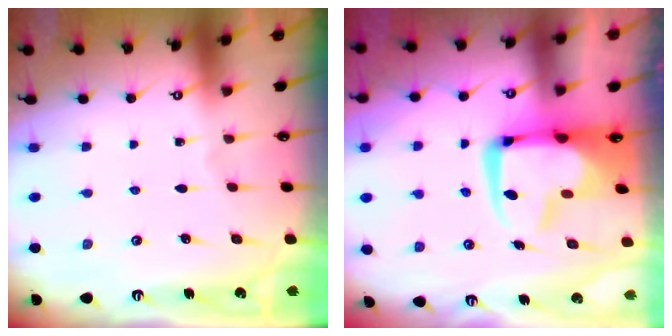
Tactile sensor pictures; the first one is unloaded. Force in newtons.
{"total": 5.6, "press": 5.5, "slide": 1.0}